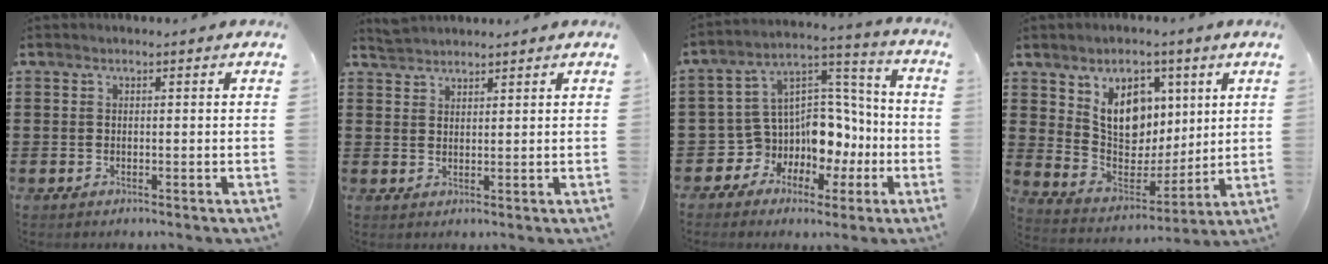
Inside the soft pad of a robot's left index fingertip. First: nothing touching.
{"total": 2.0, "force": [2.0, 0.0, -0.1], "torque": [-0.003, 0.001, 0.041]}
{"total": 8.5, "force": [-2.0, 7.8, 2.8], "torque": [-0.079, -0.017, -0.026]}
{"total": 9.6, "force": [4.7, 7.4, 4.0], "torque": [-0.090, -0.013, 0.091]}